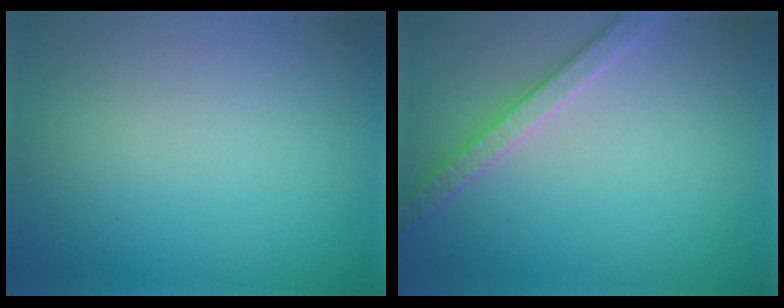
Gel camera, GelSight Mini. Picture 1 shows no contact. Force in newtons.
{"total": 2.7, "press": 2.7, "slide": 0.1}